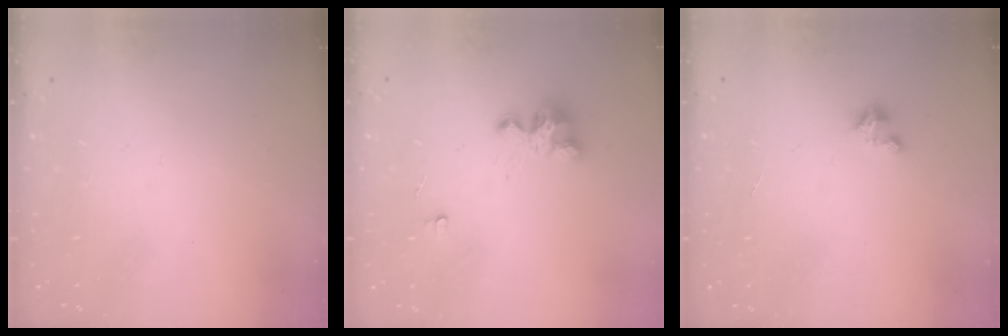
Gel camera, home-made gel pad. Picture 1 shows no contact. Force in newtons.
{"total": 5.6, "press": 5.6, "slide": 0.2}
{"total": 2.4, "press": 2.4, "slide": 0.2}